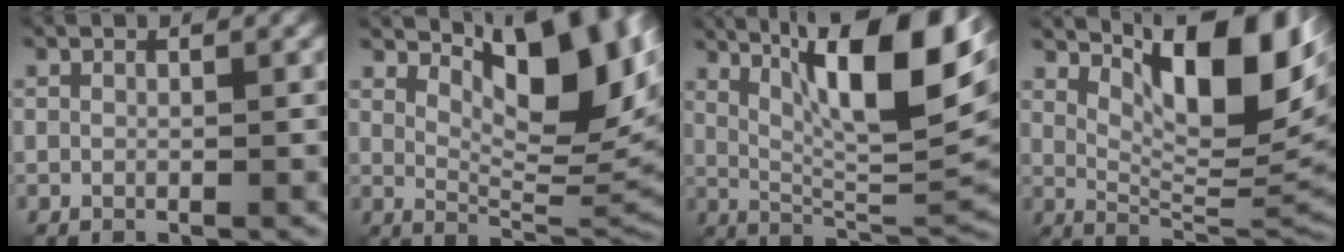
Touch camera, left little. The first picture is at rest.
{"total": 11.4, "force": [4.9, 4.0, 9.5], "torque": [-0.132, 0.005, 0.083]}
{"total": 13.2, "force": [5.4, 2.9, 11.6], "torque": [-0.188, 0.007, 0.099]}
{"total": 11.9, "force": [4.8, 3.6, 10.3], "torque": [-0.151, 0.005, 0.083]}